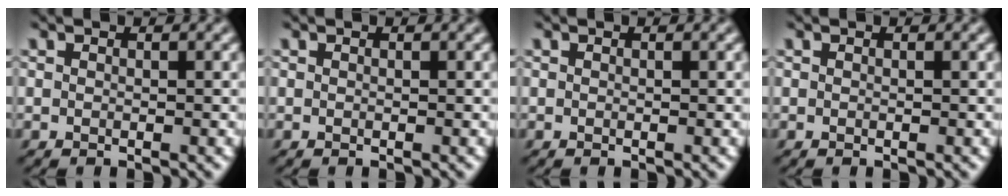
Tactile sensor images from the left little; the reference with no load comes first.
{"total": 0.0}
{"total": 0.0}
{"total": 0.0}